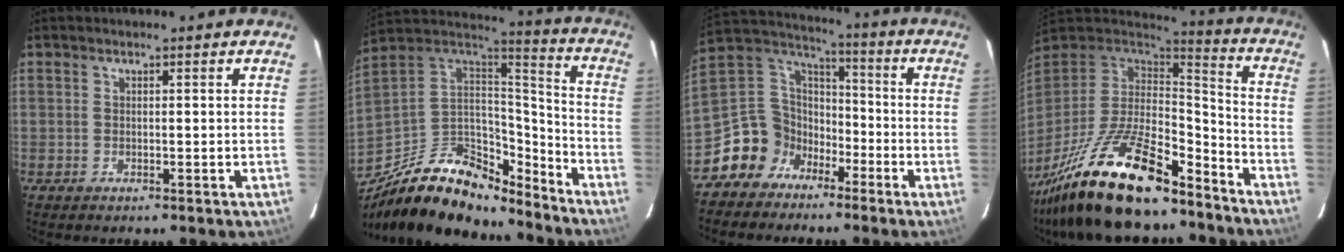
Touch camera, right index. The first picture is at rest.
{"total": 23.5, "force": [-17.0, 10.6, 12.3], "torque": [-0.248, 0.020, -0.274]}
{"total": 11.7, "force": [-7.2, 9.0, 2.1], "torque": [-0.066, 0.046, -0.139]}
{"total": 26.2, "force": [-18.6, 8.4, 16.4], "torque": [-0.320, -0.037, -0.307]}